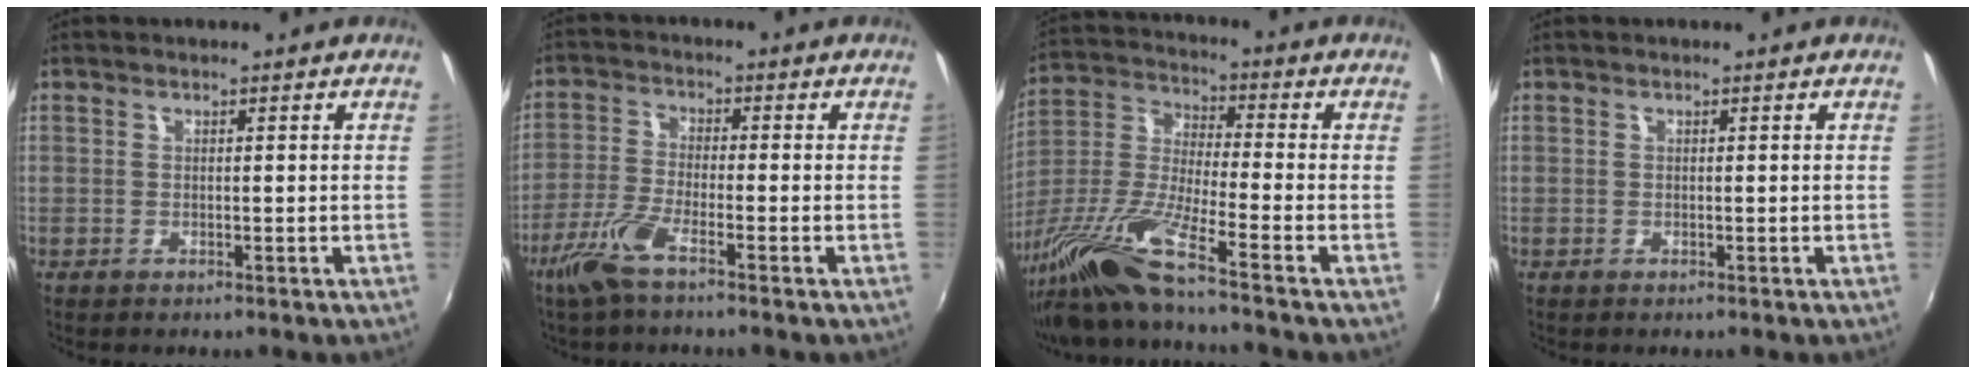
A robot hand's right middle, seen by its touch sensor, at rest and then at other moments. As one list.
[{"total": 6.8, "force": [-4.5, 0.5, 5.0], "torque": [-0.121, -0.008, -0.093]}, {"total": 12.7, "force": [-10.1, -1.4, 7.5], "torque": [-0.149, -0.014, -0.206]}, {"total": 0.0}]